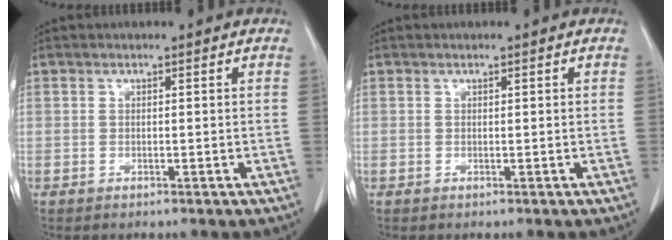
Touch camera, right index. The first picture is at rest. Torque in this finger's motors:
{"motor_torque": [-0.06, 0.00, 0.01, 0.01]}